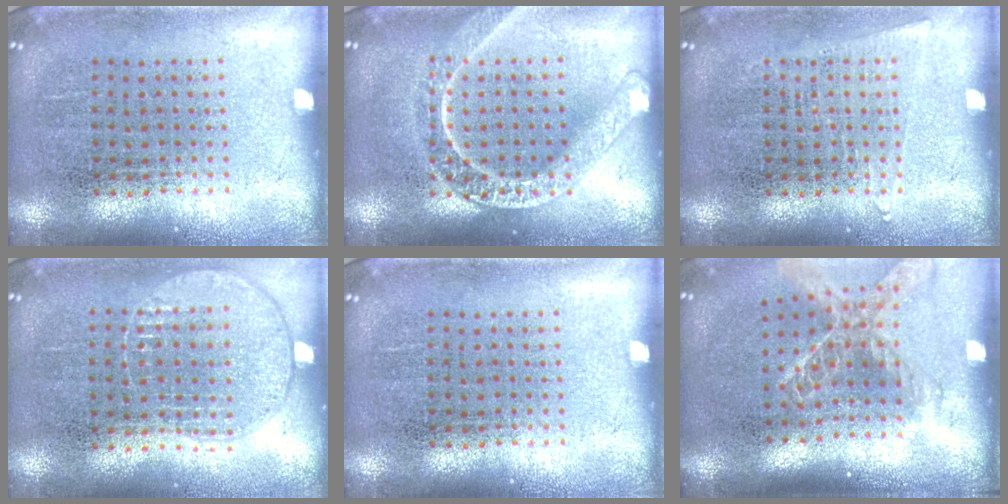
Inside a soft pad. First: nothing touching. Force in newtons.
{"total": 3.2, "press": 3.1, "slide": 0.4}
{"total": 0.9, "press": 0.9, "slide": 0.3}
{"total": 1.0, "press": 0.9, "slide": 0.4}
{"total": 0.0}
{"total": 1.9, "press": 1.5, "slide": 1.3}